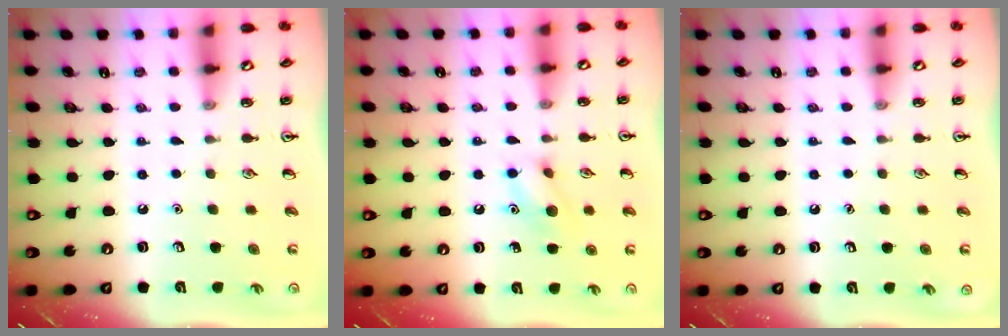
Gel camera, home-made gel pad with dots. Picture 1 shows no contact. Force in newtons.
{"total": 8.8, "press": 8.7, "slide": 1.5}
{"total": 0.0}